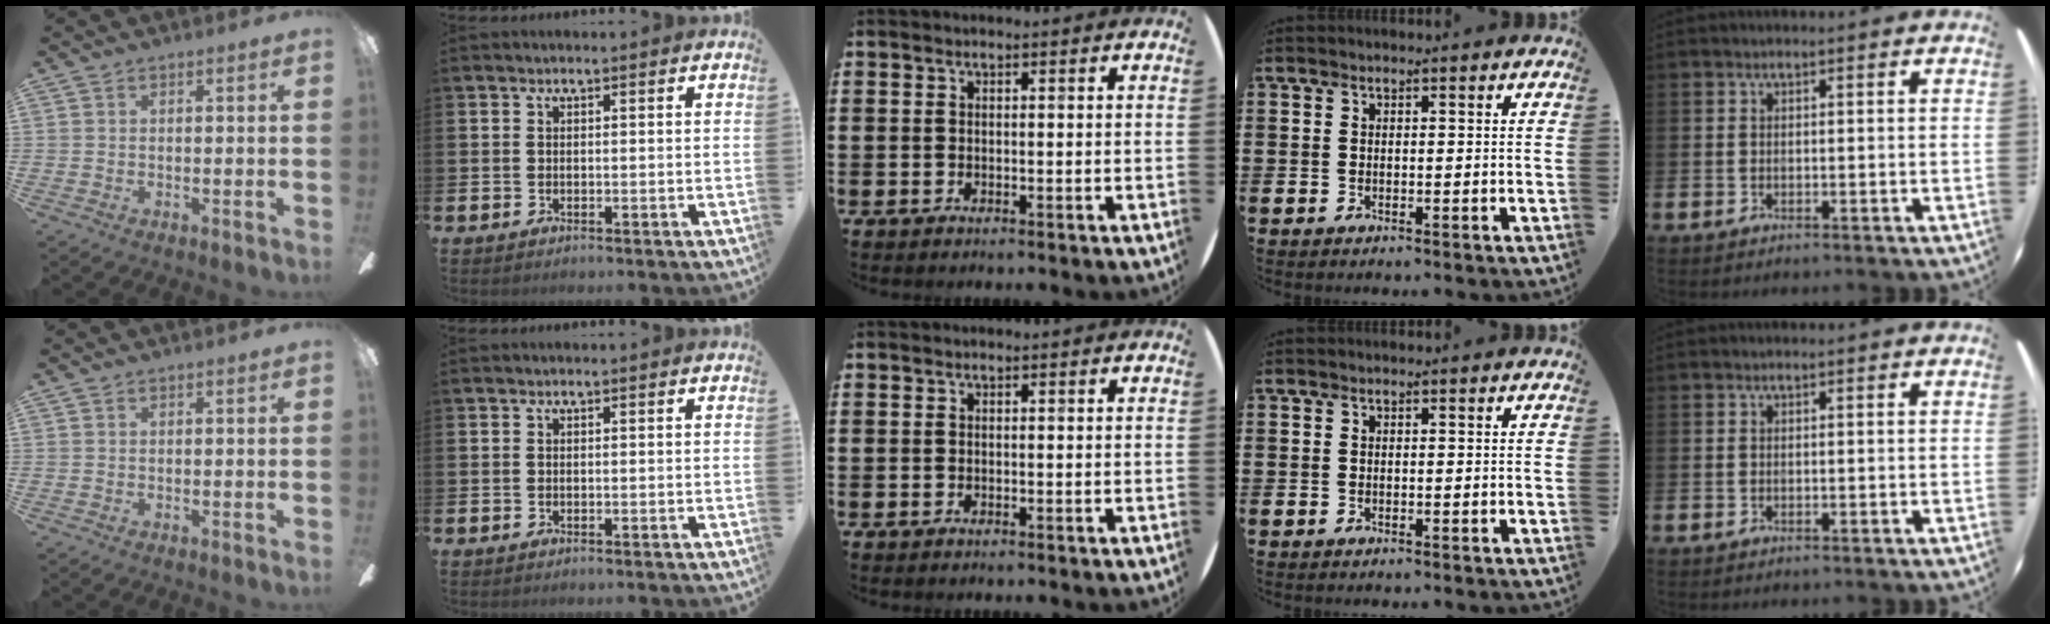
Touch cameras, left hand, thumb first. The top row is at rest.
{}